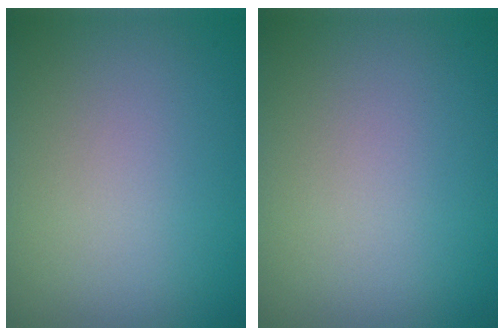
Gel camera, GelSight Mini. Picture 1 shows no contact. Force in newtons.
{"total": 0.0}